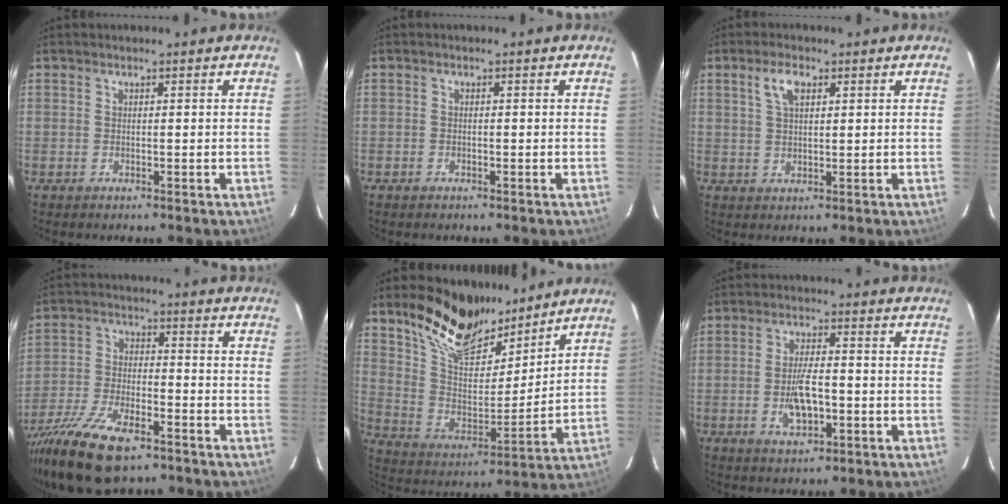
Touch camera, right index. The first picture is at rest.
{"total": 0.7, "force": [-0.5, 0.5, 0.0], "torque": [-0.002, 0.000, -0.011]}
{"total": 4.1, "force": [1.9, 1.8, 3.1], "torque": [-0.059, 0.008, 0.036]}
{"total": 16.6, "force": [-11.4, 6.3, 10.3], "torque": [-0.224, -0.041, -0.210]}
{"total": 18.1, "force": [13.8, 7.5, 8.9], "torque": [-0.181, 0.014, 0.254]}
{"total": 7.0, "force": [-1.9, 2.8, 6.1], "torque": [-0.121, -0.001, -0.029]}